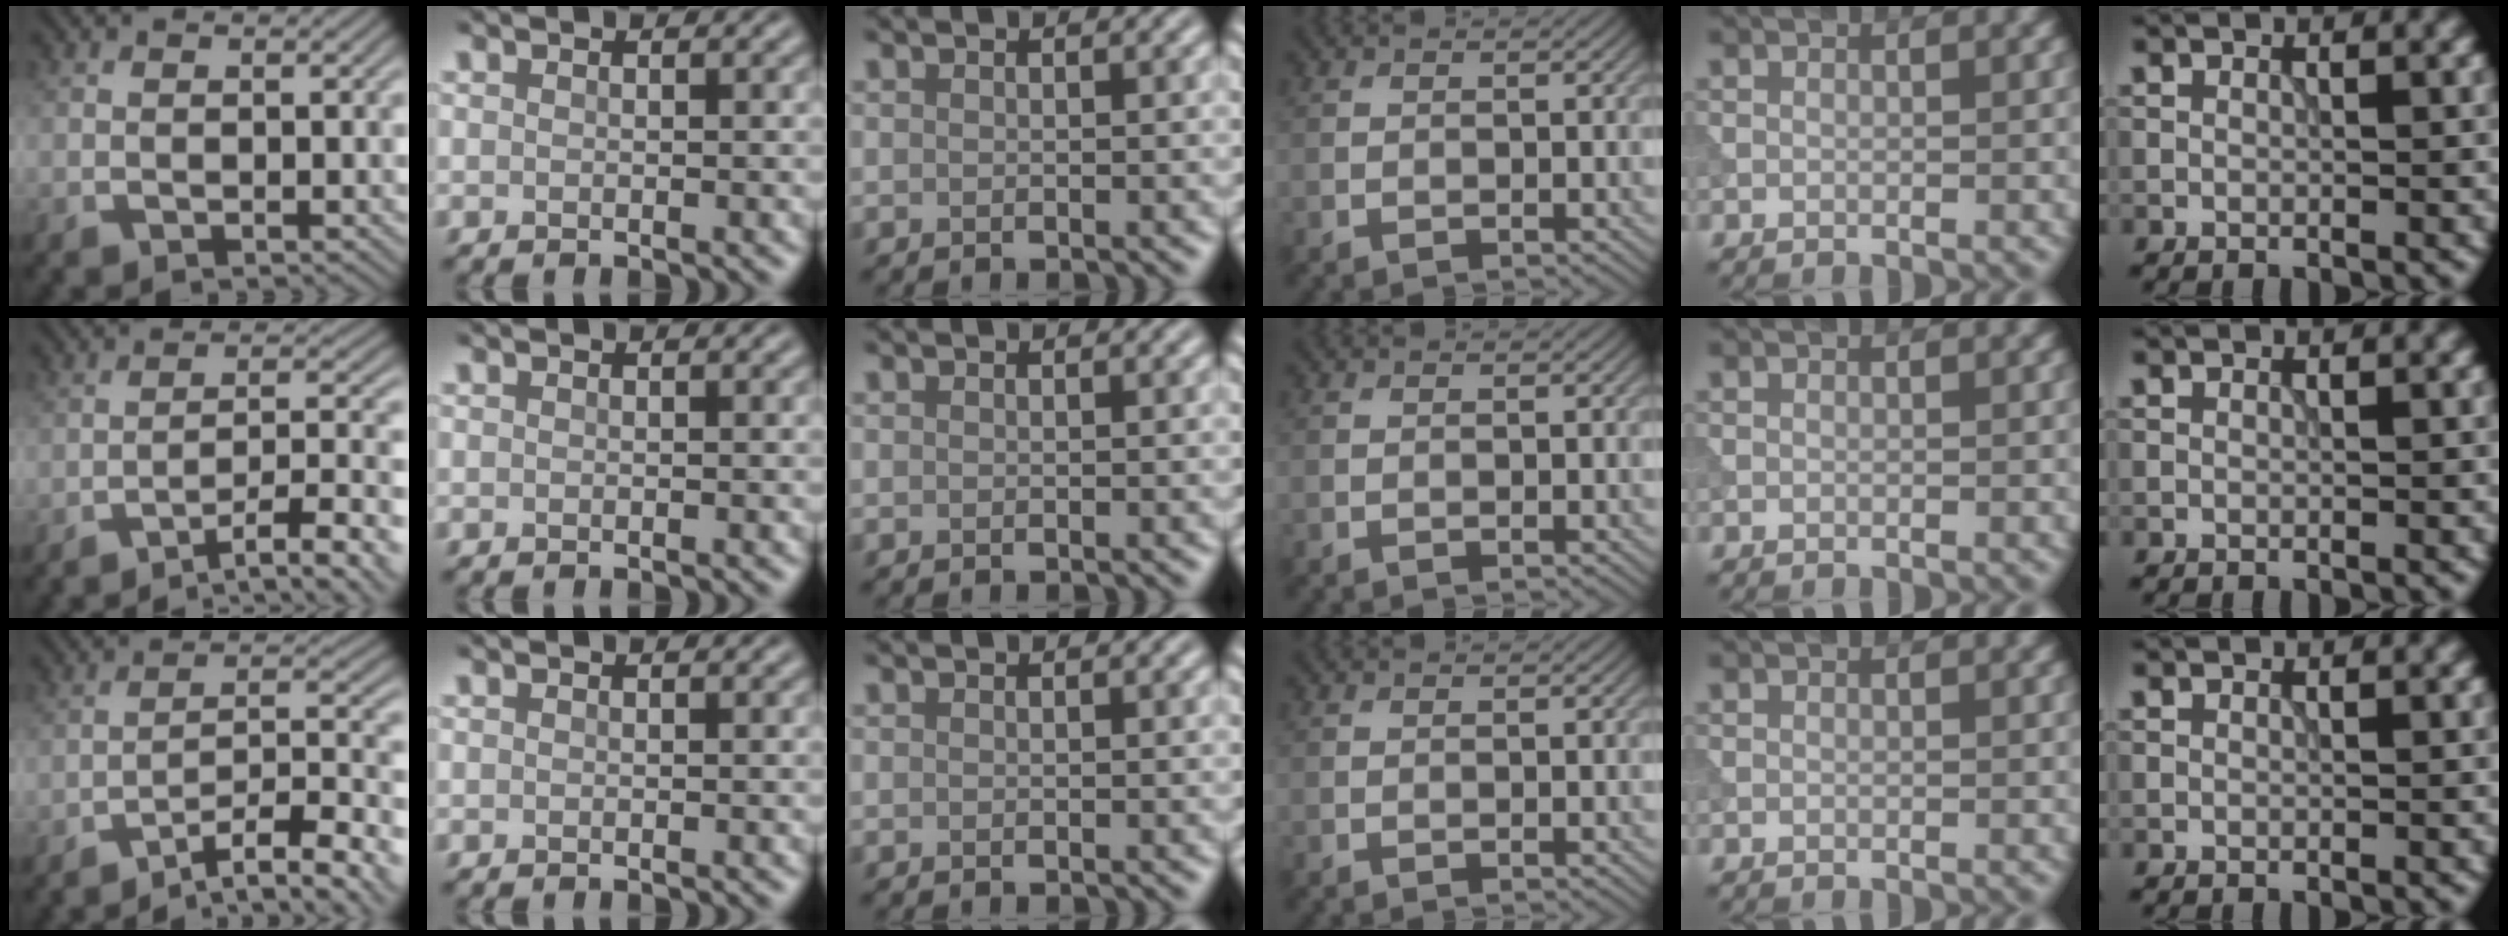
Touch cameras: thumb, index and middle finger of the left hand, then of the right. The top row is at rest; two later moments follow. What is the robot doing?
{"motion": "extract", "object": "tissue"}